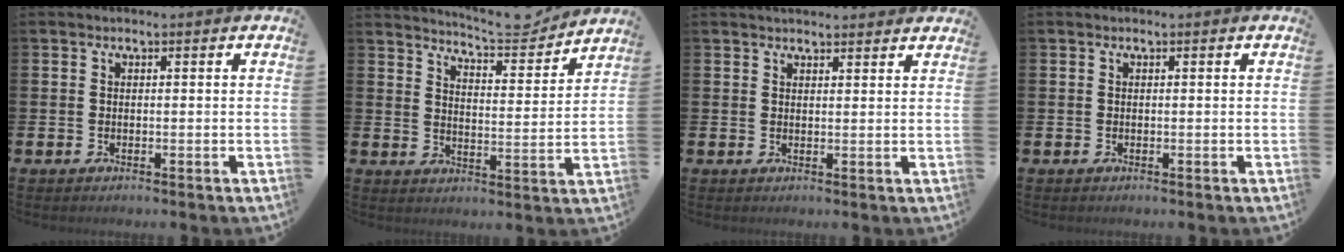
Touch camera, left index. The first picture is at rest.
{"total": 6.3, "force": [6.2, 0.1, 1.2], "torque": [-0.033, -0.044, 0.106]}
{"total": 2.4, "force": [2.3, 0.3, 0.1], "torque": [-0.007, -0.009, 0.043]}
{"total": 0.0}